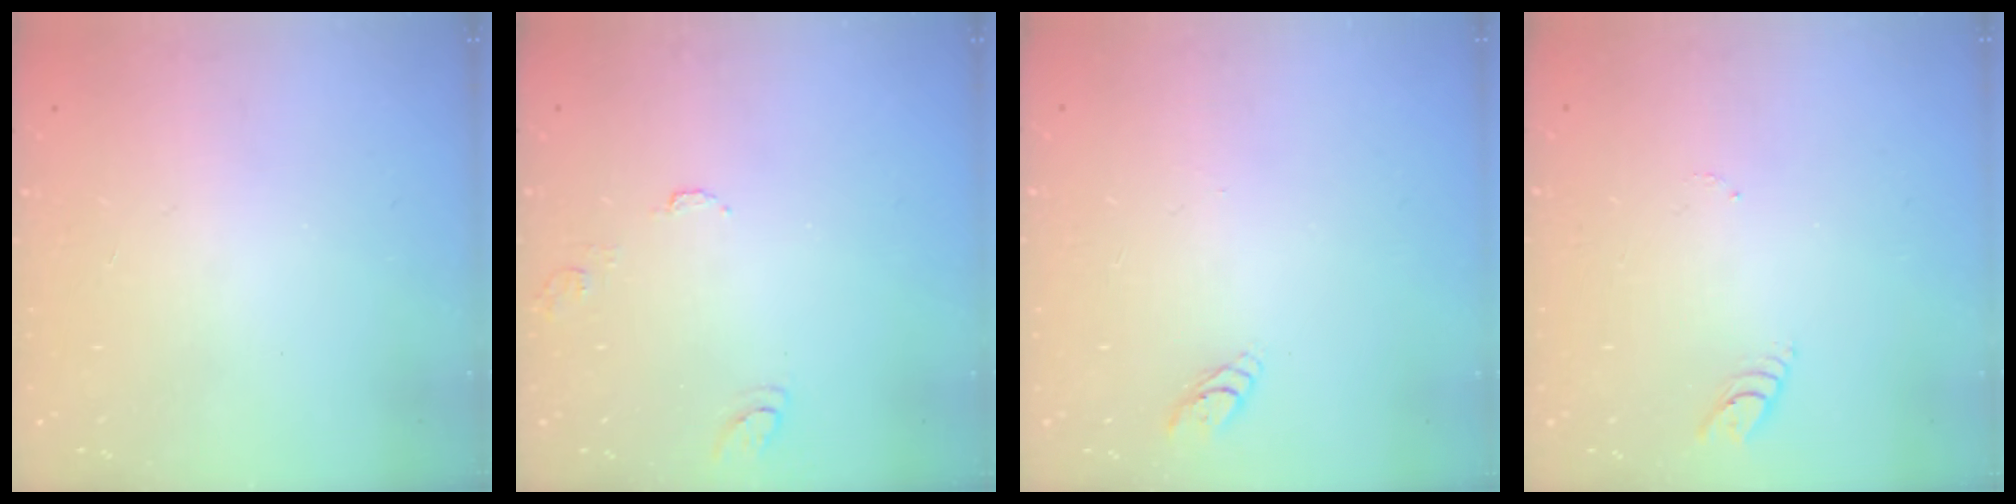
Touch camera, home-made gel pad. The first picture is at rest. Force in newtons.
{"total": 8.4, "press": 8.3, "slide": 0.6}
{"total": 3.3, "press": 3.3, "slide": 0.3}
{"total": 3.5, "press": 3.5, "slide": 0.3}